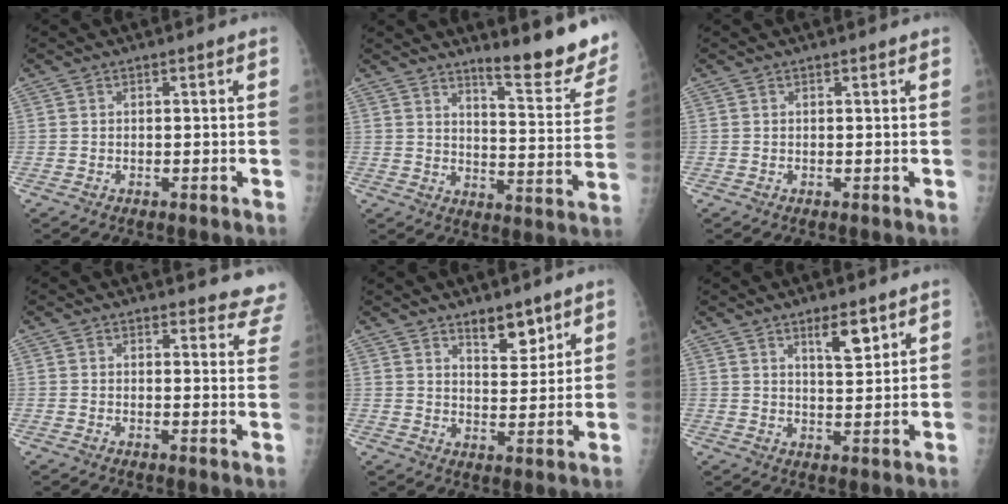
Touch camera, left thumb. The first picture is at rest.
{"total": 14.3, "force": [11.2, 2.4, 8.5], "torque": [-0.081, -0.094, 0.148]}
{"total": 0.0}
{"total": 8.9, "force": [8.6, 2.3, 0.5], "torque": [0.045, -0.059, 0.058]}
{"total": 6.7, "force": [4.7, 2.9, 3.9], "torque": [-0.036, -0.035, 0.076]}
{"total": 5.9, "force": [3.5, 1.9, 4.3], "torque": [-0.059, -0.026, 0.058]}